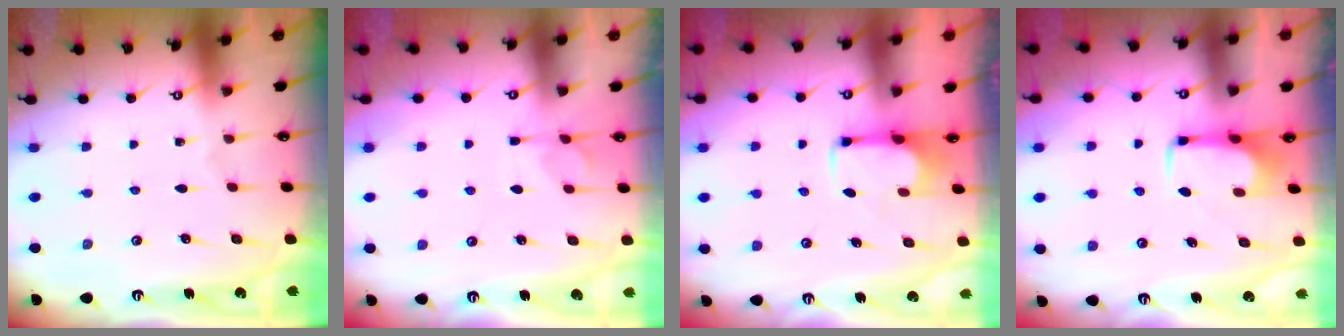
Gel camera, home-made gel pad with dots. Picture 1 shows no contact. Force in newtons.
{"total": 4.3, "press": 4.0, "slide": 1.5}
{"total": 2.7, "press": 2.6, "slide": 0.9}
{"total": 1.6, "press": 1.5, "slide": 0.4}